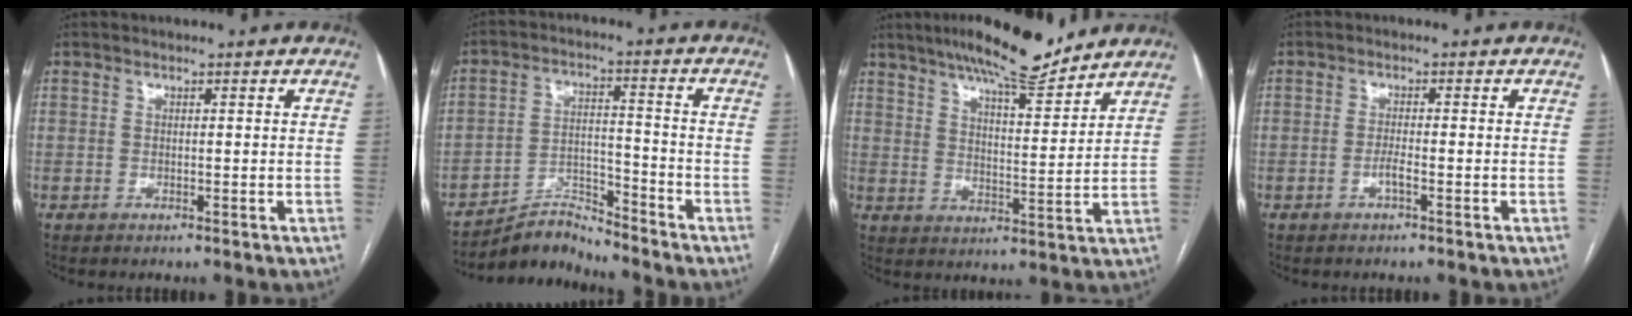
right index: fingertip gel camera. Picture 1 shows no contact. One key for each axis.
{"total": 6.3, "fx": -6.3, "fy": 0.3, "fz": -0.8, "tx": 0.016, "ty": 0.017, "tz": -0.110}
{"total": 13.3, "fx": 11.2, "fy": 1.8, "fz": 7.0, "tx": -0.113, "ty": -0.006, "tz": 0.174}
{"total": 1.6, "fx": -0.8, "fy": 0.1, "fz": 1.4, "tx": -0.025, "ty": 0.001, "tz": -0.015}